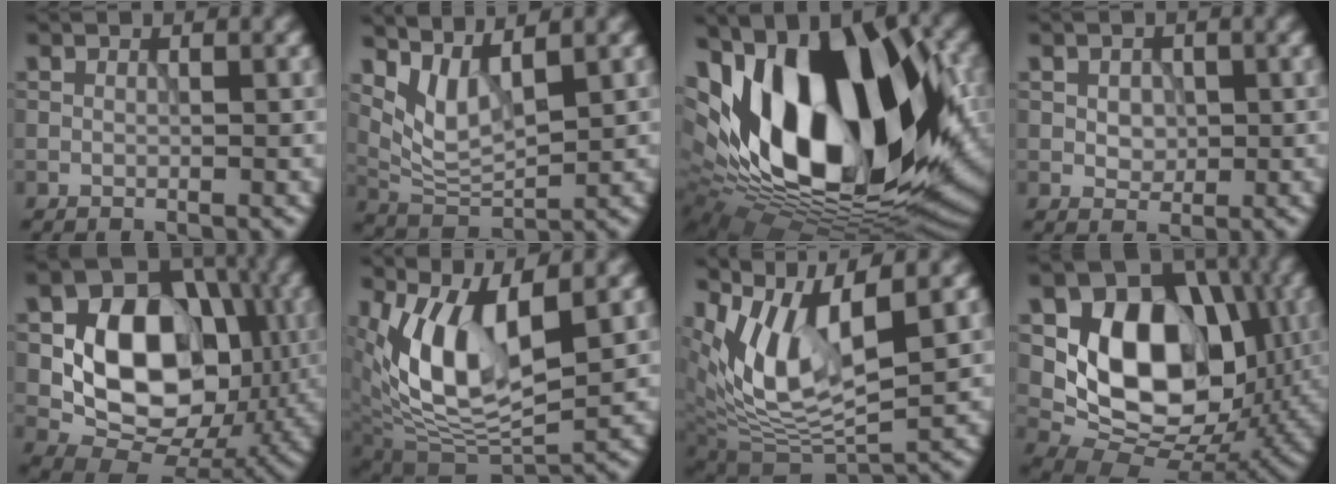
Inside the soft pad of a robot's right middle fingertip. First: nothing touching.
{"total": 4.4, "force": [2.4, 1.8, 3.2], "torque": [-0.071, -0.015, 0.051]}
{"total": 18.5, "force": [1.6, 10.0, 15.6], "torque": [-0.256, 0.003, 0.012]}
{"total": 1.9, "force": [0.2, 1.5, 1.2], "torque": [-0.025, 0.000, 0.000]}
{"total": 12.0, "force": [0.0, 8.8, 8.1], "torque": [-0.129, -0.001, -0.002]}
{"total": 8.6, "force": [2.0, 4.0, 7.4], "torque": [-0.150, -0.016, 0.038]}
{"total": 8.6, "force": [3.3, 3.3, 7.2], "torque": [-0.145, -0.009, 0.068]}
{"total": 11.7, "force": [1.4, 8.5, 7.9], "torque": [-0.129, -0.008, 0.022]}